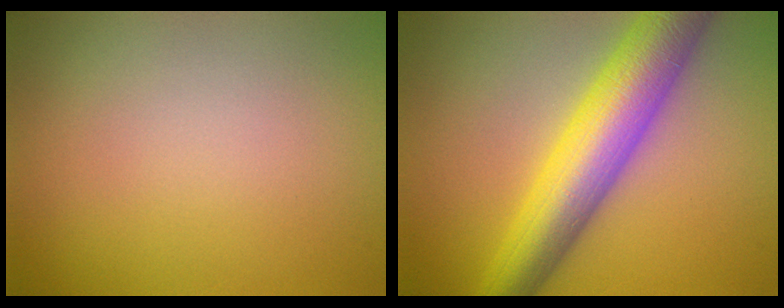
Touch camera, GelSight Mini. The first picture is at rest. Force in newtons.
{"total": 9.0, "press": 9.0, "slide": 0.2}